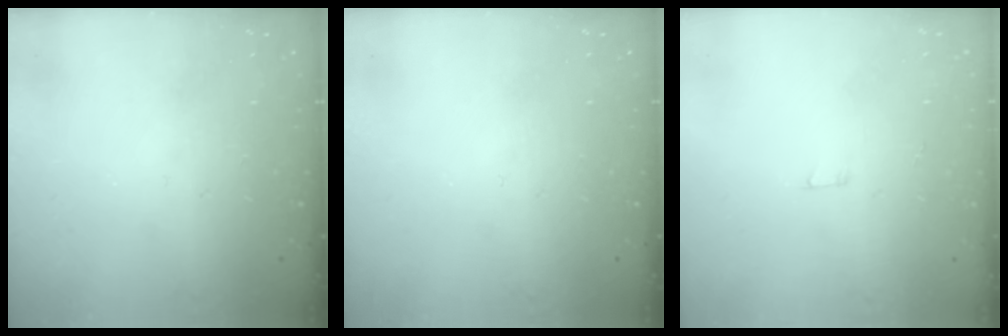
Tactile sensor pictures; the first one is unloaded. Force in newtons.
{"total": 0.0}
{"total": 1.8, "press": 1.8, "slide": 0.1}